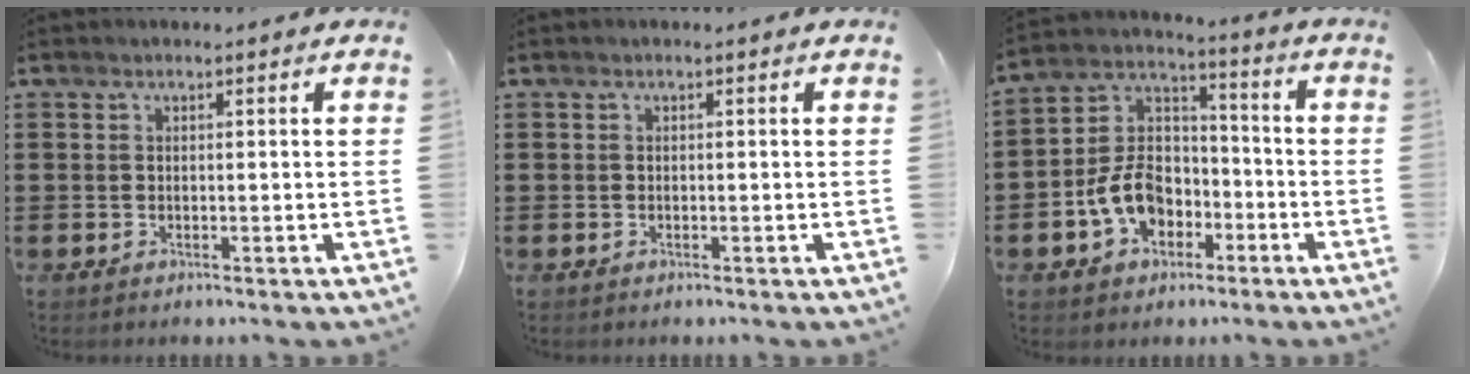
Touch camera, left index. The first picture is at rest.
{"total": 0.0}
{"total": 9.7, "force": [-3.9, 7.2, 5.2], "torque": [-0.136, 0.019, -0.078]}